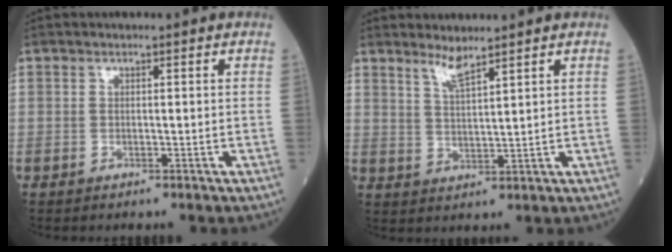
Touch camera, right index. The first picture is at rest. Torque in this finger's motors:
{"motor_torque": [-0.01, 0.02, 0.00, 0.01]}